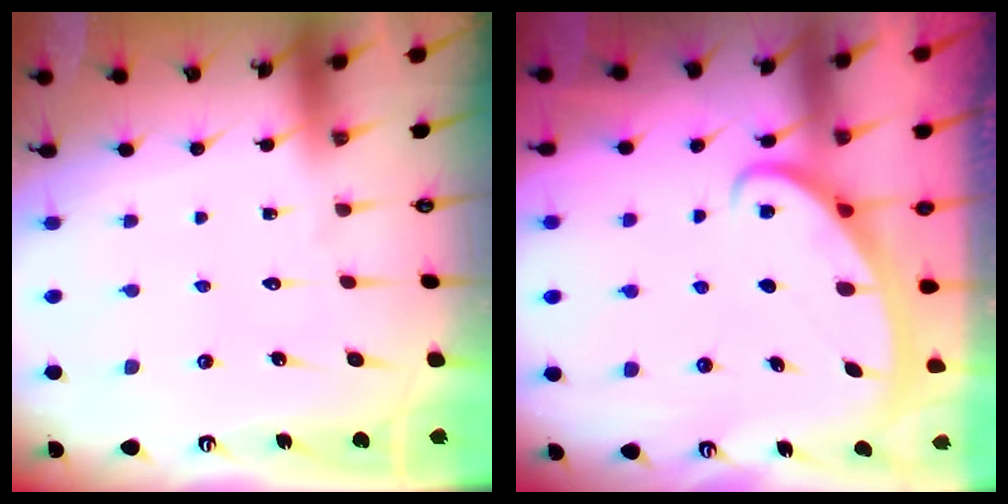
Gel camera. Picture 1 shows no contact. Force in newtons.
{"total": 2.6, "press": 2.5, "slide": 0.4}